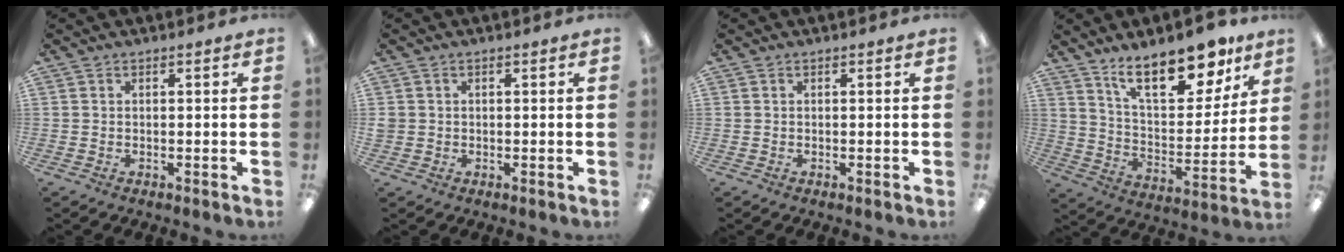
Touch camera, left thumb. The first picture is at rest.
{"total": 1.3, "force": [0.0, 1.3, 0.1], "torque": [-0.003, 0.003, -0.002]}
{"total": 0.0}
{"total": 19.6, "force": [13.6, 8.1, 11.5], "torque": [-0.166, -0.082, 0.228]}